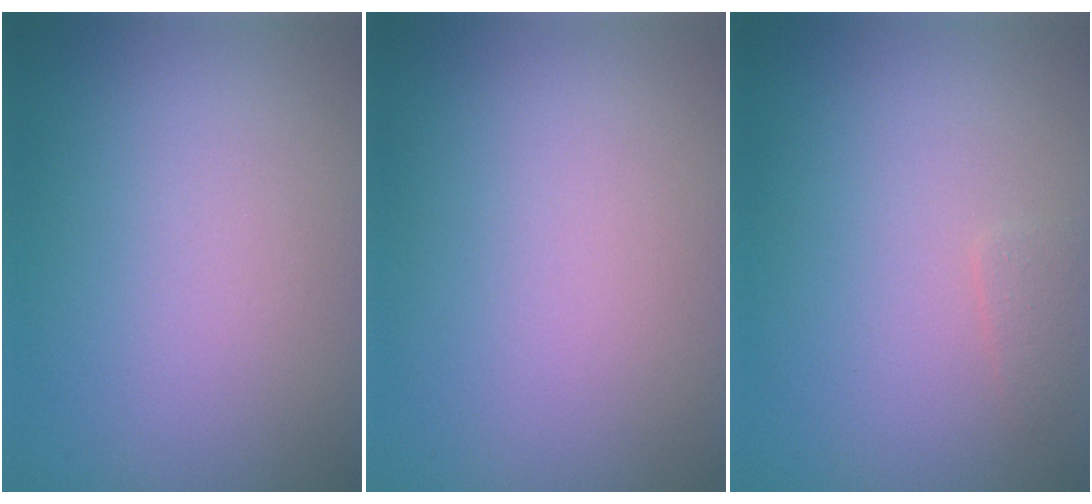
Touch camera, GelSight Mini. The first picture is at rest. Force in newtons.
{"total": 0.0}
{"total": 0.9, "press": 0.9, "slide": 0.0}